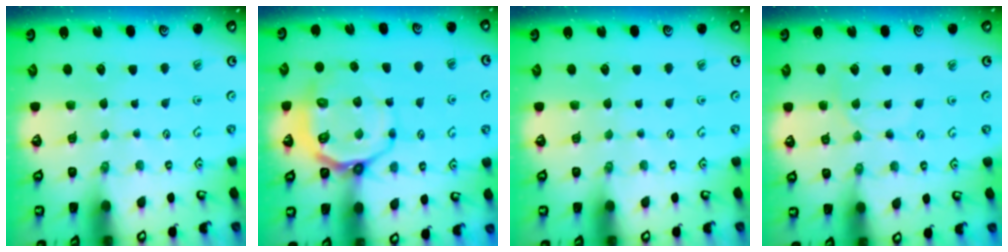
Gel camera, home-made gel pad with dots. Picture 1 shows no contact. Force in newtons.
{"total": 9.1, "press": 8.6, "slide": 3.0}
{"total": 0.0}
{"total": 1.5, "press": 1.5, "slide": 0.4}